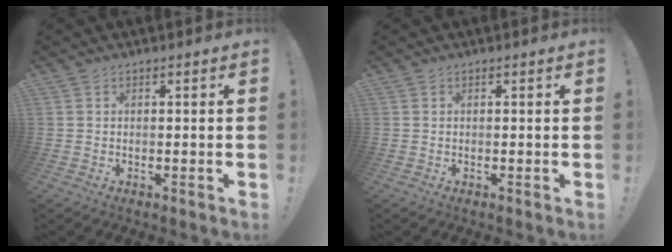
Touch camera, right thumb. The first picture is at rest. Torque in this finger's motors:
{"motor_torque": [0.00, 0.00, 0.00, 0.00, 0.00]}